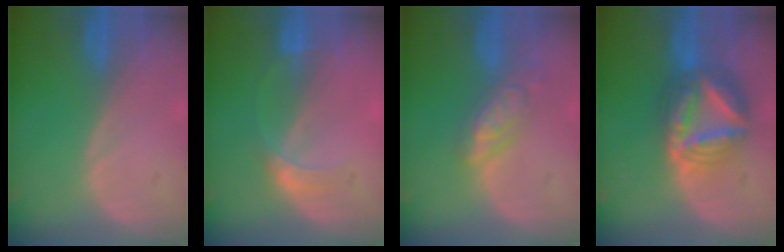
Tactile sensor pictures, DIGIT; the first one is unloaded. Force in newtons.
{"total": 2.9, "press": 2.9, "slide": 0.1}
{"total": 5.5, "press": 5.0, "slide": 2.4}
{"total": 9.1, "press": 9.1, "slide": 0.9}